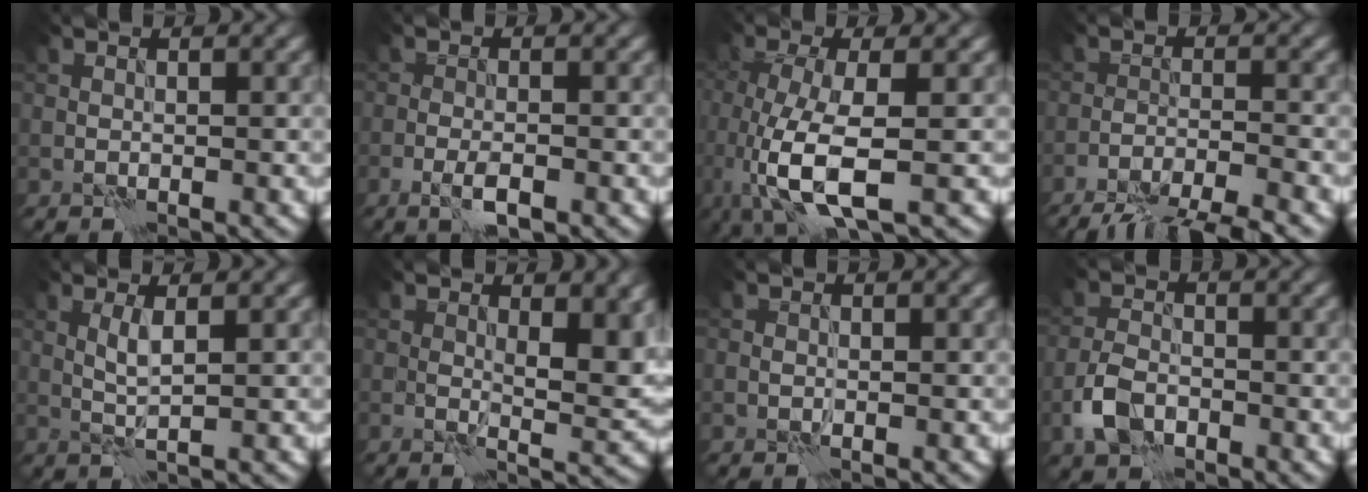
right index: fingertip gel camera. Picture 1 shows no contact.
{"total": 2.6, "force": [-1.4, 0.8, 2.1], "torque": [-0.044, -0.001, -0.028]}
{"total": 7.6, "force": [-1.9, 2.5, 6.9], "torque": [-0.153, -0.017, -0.036]}
{"total": 8.5, "force": [-7.5, 1.5, 3.6], "torque": [-0.055, -0.013, -0.115]}
{"total": 1.9, "force": [0.6, 0.2, 1.8], "torque": [-0.042, 0.001, 0.011]}
{"total": 5.7, "force": [1.2, 2.4, 5.0], "torque": [-0.072, -0.006, 0.023]}
{"total": 0.7, "force": [0.0, 0.5, 0.5], "torque": [-0.007, -0.002, 0.000]}
{"total": 3.6, "force": [-1.8, 2.2, 2.2], "torque": [-0.044, 0.002, -0.043]}